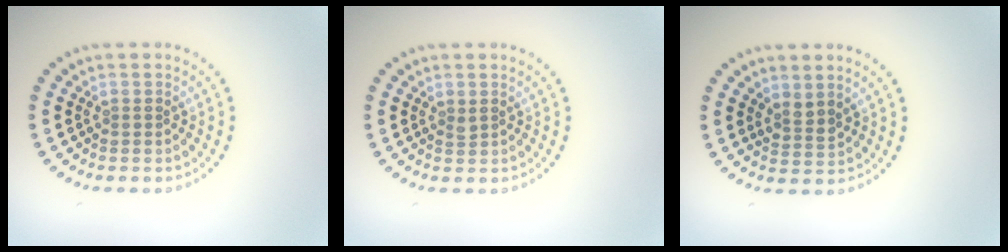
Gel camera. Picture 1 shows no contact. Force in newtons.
{"total": 0.6, "press": 0.5, "slide": 0.3}
{"total": 1.6, "press": 1.3, "slide": 1.0}